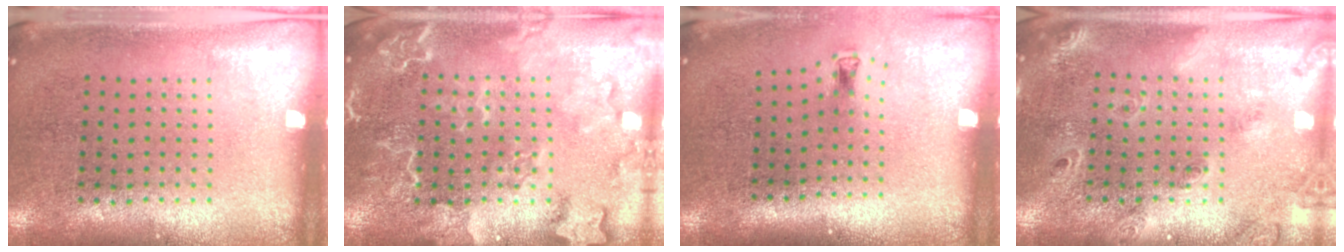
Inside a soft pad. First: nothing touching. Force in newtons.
{"total": 4.2, "press": 4.2, "slide": 0.6}
{"total": 0.7, "press": 0.3, "slide": 0.6}
{"total": 1.8, "press": 1.7, "slide": 0.8}